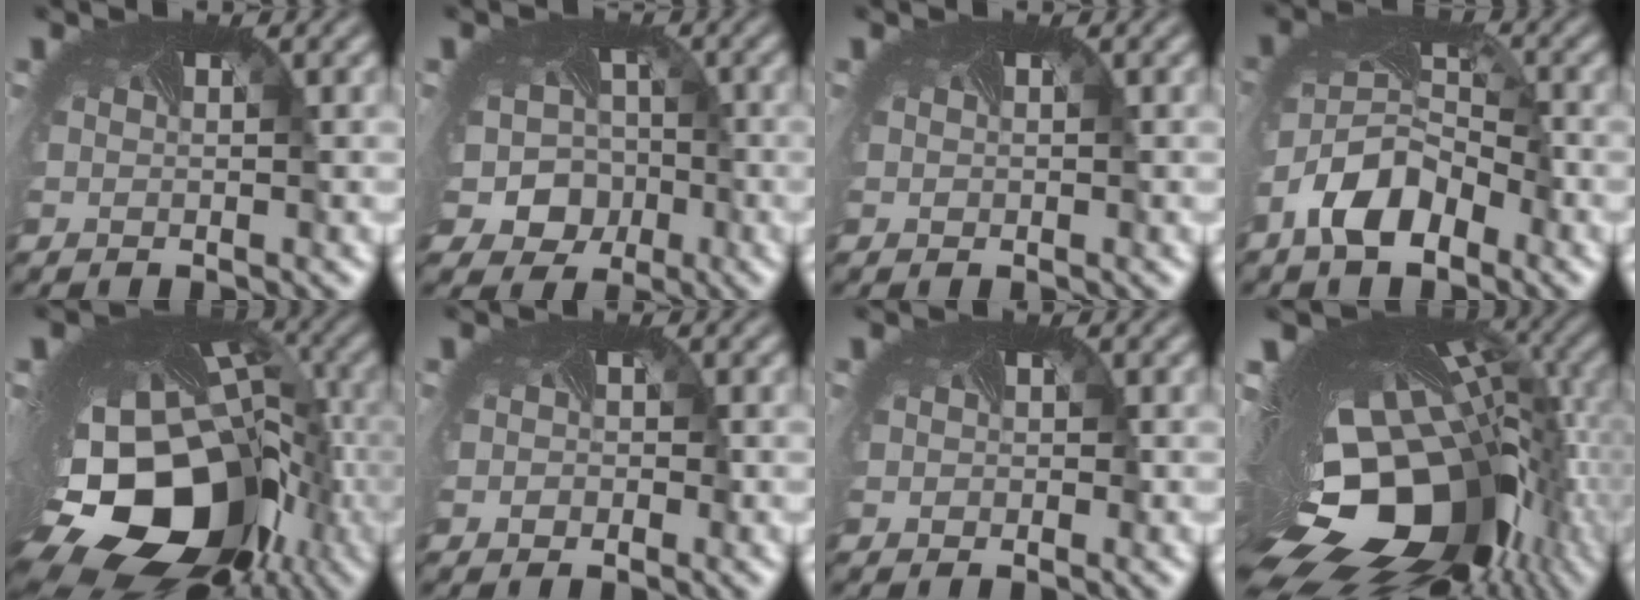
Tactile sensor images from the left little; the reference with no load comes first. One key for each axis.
{"total": 6.9, "fx": -2.3, "fy": 6.1, "fz": 2.3, "tx": -0.030, "ty": -0.036, "tz": -0.035}
{"total": 0.5, "fx": 0.1, "fy": 0.5, "fz": 0.2, "tx": -0.010, "ty": 0.001, "tz": 0.010}
{"total": 5.5, "fx": -3.5, "fy": 3.1, "fz": 2.9, "tx": -0.081, "ty": -0.010, "tz": -0.068}
{"total": 22.4, "fx": -7.0, "fy": 16.0, "fz": 13.9, "tx": -0.268, "ty": -0.085, "tz": -0.110}
{"total": 1.6, "fx": -0.1, "fy": 1.5, "fz": 0.5, "tx": -0.006, "ty": -0.006, "tz": -0.006}
{"total": 0.9, "fx": 0.1, "fy": 0.9, "fz": 0.2, "tx": -0.001, "ty": -0.006, "tz": 0.001}
{"total": 19.4, "fx": -4.8, "fy": 10.9, "fz": 15.3, "tx": -0.261, "ty": -0.055, "tz": -0.061}